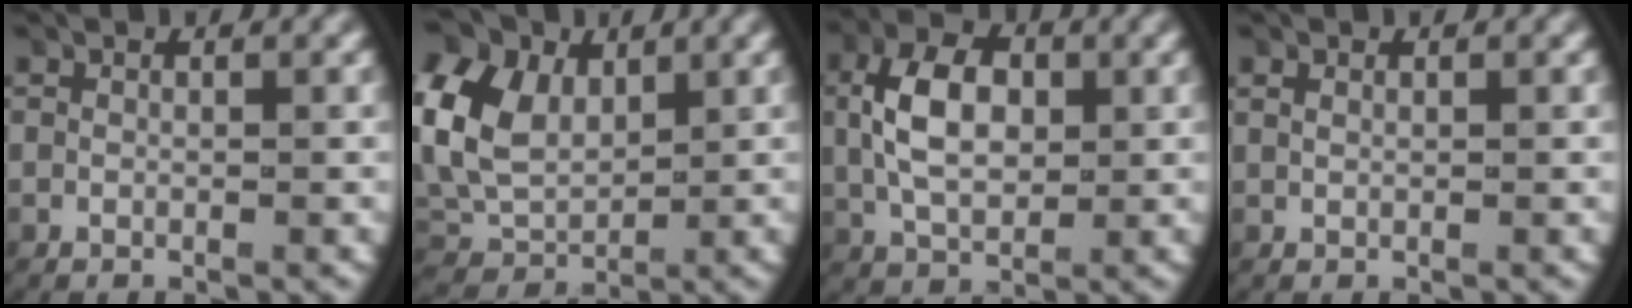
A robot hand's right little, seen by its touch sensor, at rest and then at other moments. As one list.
[{"total": 10.5, "force": [1.6, 8.9, 5.3], "torque": [-0.136, -0.010, 0.022]}, {"total": 5.6, "force": [0.6, 3.5, 4.3], "torque": [-0.084, 0.001, 0.014]}, {"total": 0.5, "force": [0.4, 0.2, 0.2], "torque": [-0.006, 0.002, 0.011]}]